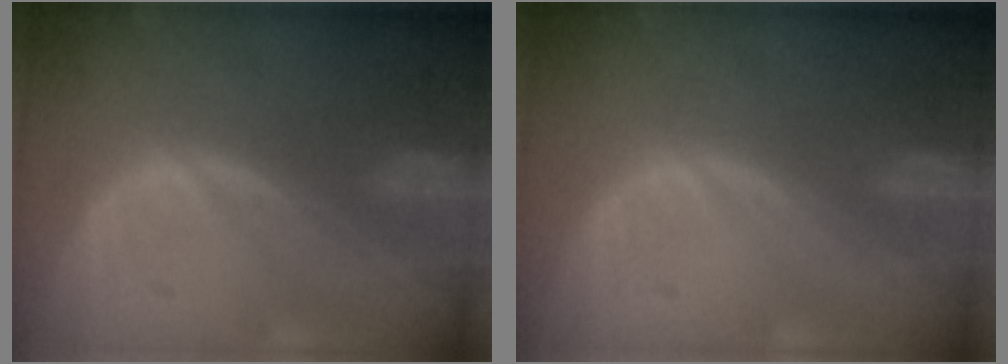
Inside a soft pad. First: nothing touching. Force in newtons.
{"total": 0.0}